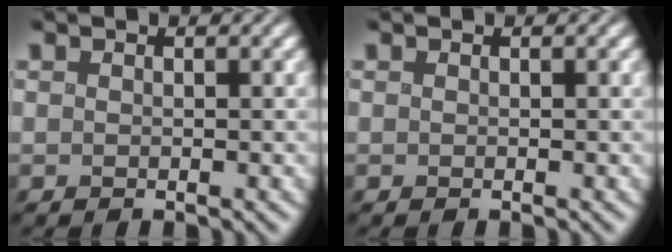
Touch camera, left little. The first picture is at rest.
{"total": 0.0}